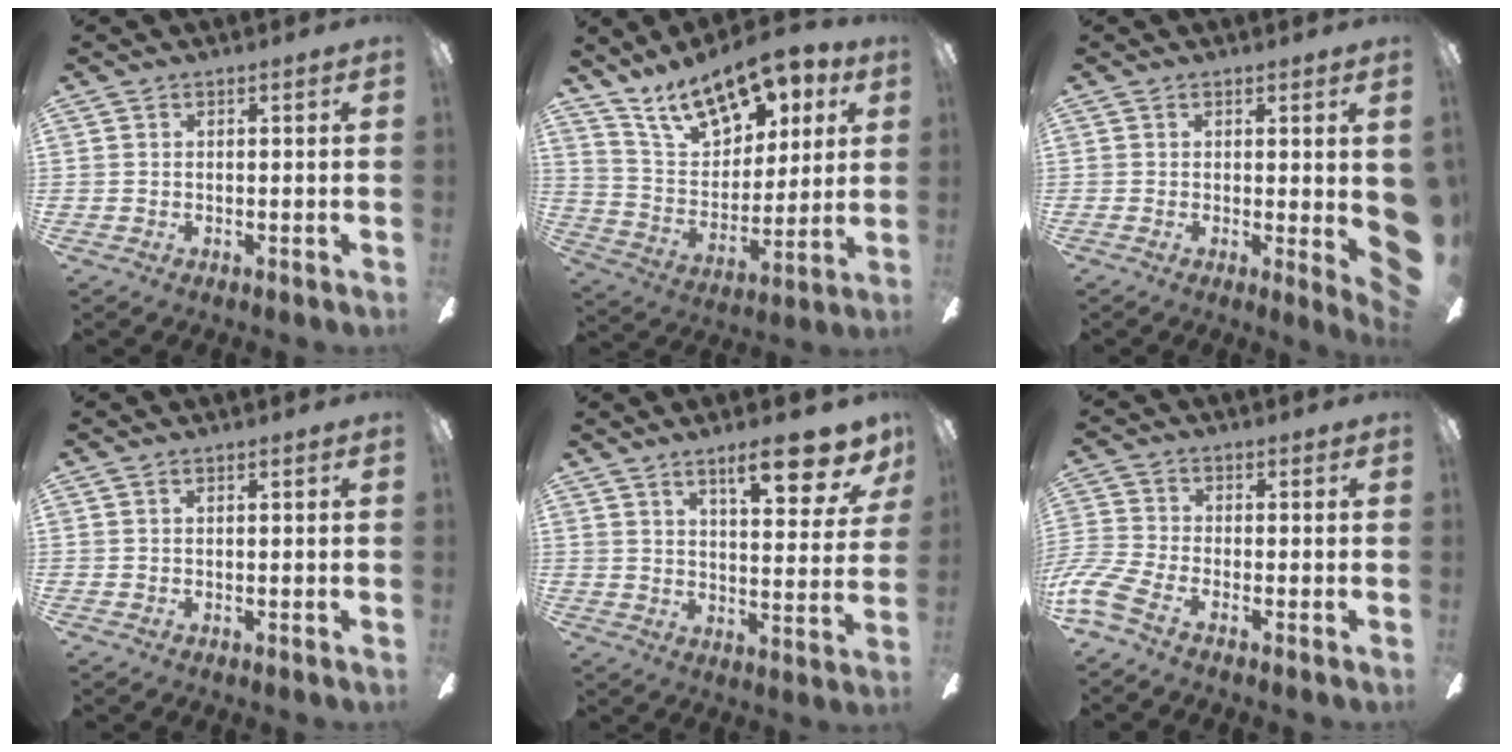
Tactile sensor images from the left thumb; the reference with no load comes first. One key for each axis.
{"total": 17.2, "fx": 12.0, "fy": 8.3, "fz": 9.1, "tx": -0.156, "ty": -0.068, "tz": 0.214}
{"total": 6.0, "fx": -0.3, "fy": 1.0, "fz": 5.9, "tx": -0.070, "ty": -0.017, "tz": 0.005}
{"total": 0.0}
{"total": 13.3, "fx": 9.0, "fy": 3.3, "fz": 9.3, "tx": -0.118, "ty": -0.053, "tz": 0.138}
{"total": 7.2, "fx": -4.1, "fy": 2.6, "fz": 5.3, "tx": -0.129, "ty": -0.002, "tz": -0.080}